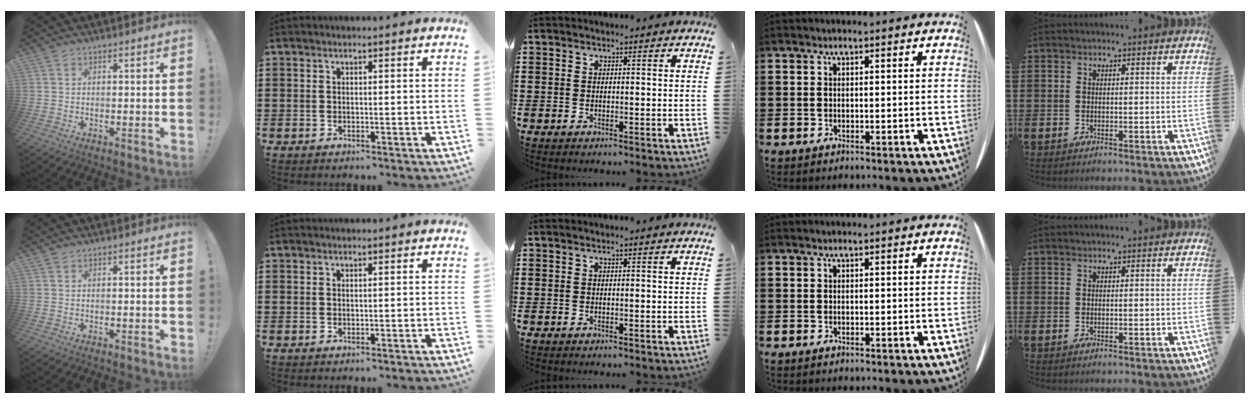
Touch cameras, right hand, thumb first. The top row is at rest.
{}